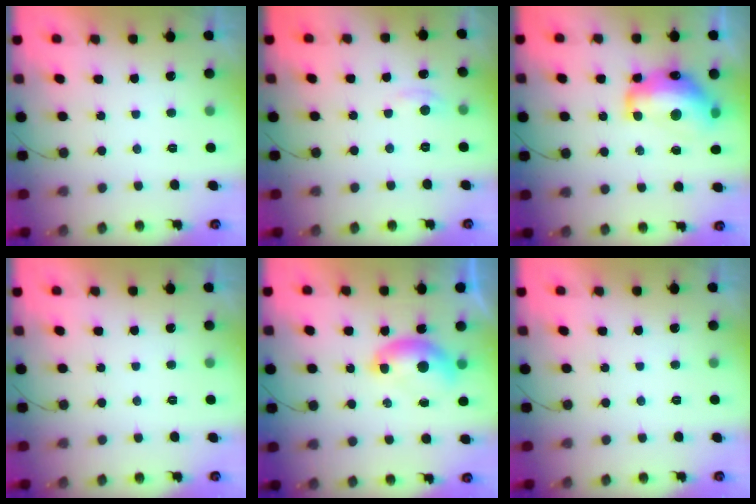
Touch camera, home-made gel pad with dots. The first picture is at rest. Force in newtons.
{"total": 2.8, "press": 2.8, "slide": 0.4}
{"total": 16.1, "press": 16.0, "slide": 1.5}
{"total": 0.0}
{"total": 8.1, "press": 8.0, "slide": 1.3}
{"total": 0.0}